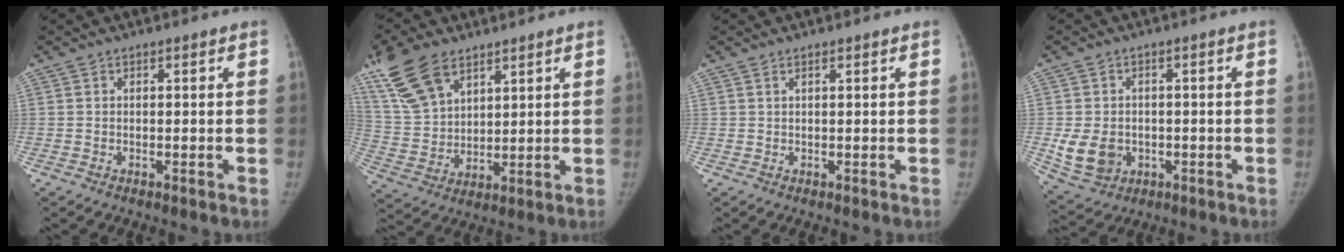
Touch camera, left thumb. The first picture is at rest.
{"total": 14.2, "force": [9.1, 7.7, 7.8], "torque": [-0.141, -0.025, 0.185]}
{"total": 0.6, "force": [0.4, 0.1, 0.3], "torque": [-0.009, 0.001, 0.008]}
{"total": 7.9, "force": [-1.4, 6.4, 4.4], "torque": [-0.067, -0.003, -0.010]}